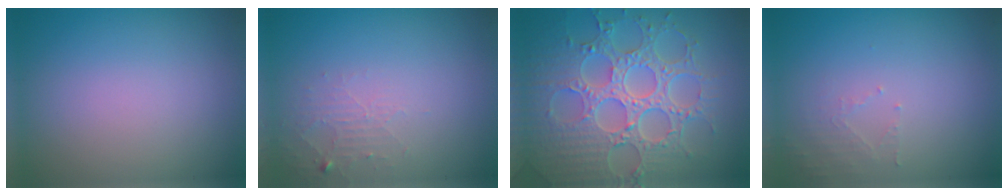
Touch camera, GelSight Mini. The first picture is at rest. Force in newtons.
{"total": 1.7, "press": 1.7, "slide": 0.3}
{"total": 8.8, "press": 6.5, "slide": 5.8}
{"total": 1.4, "press": 1.3, "slide": 0.3}